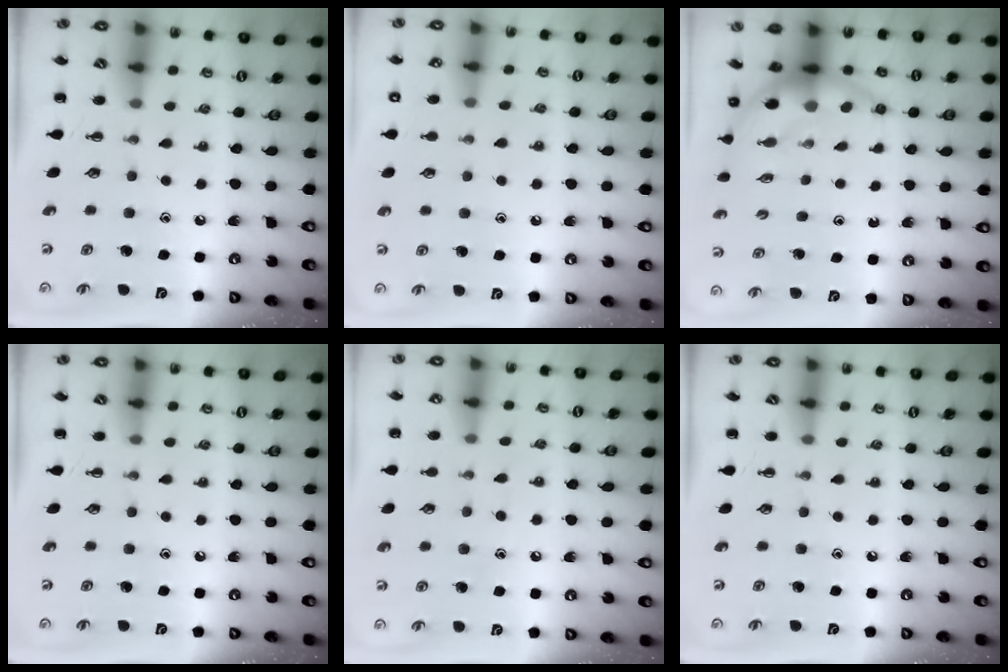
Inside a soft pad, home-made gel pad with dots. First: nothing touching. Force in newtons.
{"total": 8.8, "press": 8.5, "slide": 2.1}
{"total": 7.0, "press": 6.9, "slide": 1.3}
{"total": 0.0}
{"total": 6.3, "press": 6.1, "slide": 1.6}
{"total": 0.0}